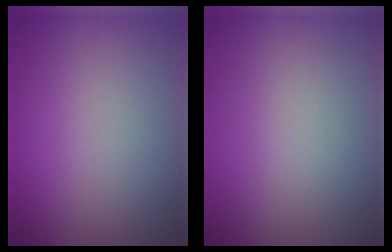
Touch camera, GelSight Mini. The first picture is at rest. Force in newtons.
{"total": 0.0}